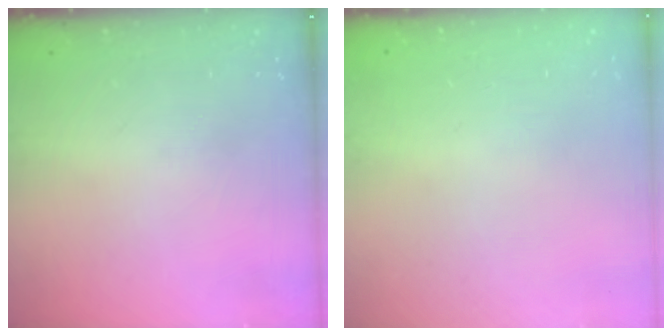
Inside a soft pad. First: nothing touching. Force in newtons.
{"total": 0.0}